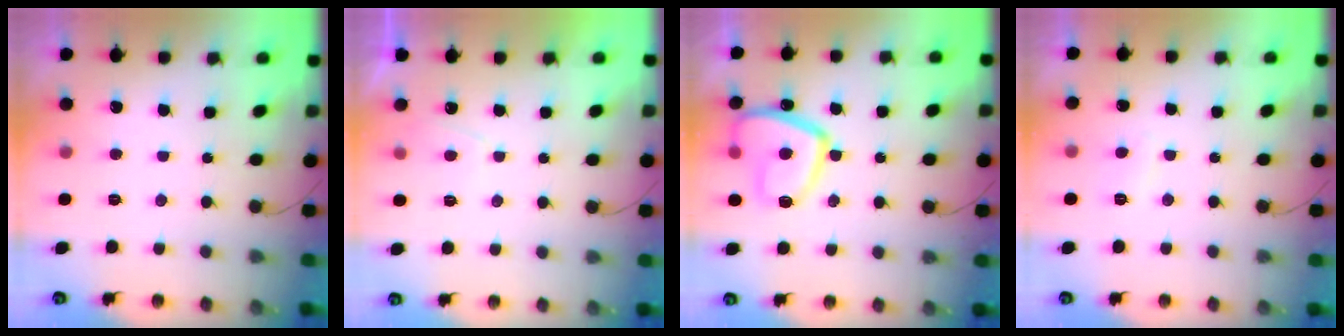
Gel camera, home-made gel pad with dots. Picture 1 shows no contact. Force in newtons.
{"total": 1.3, "press": 1.1, "slide": 0.6}
{"total": 14.6, "press": 14.6, "slide": 1.5}
{"total": 2.6, "press": 2.5, "slide": 0.7}